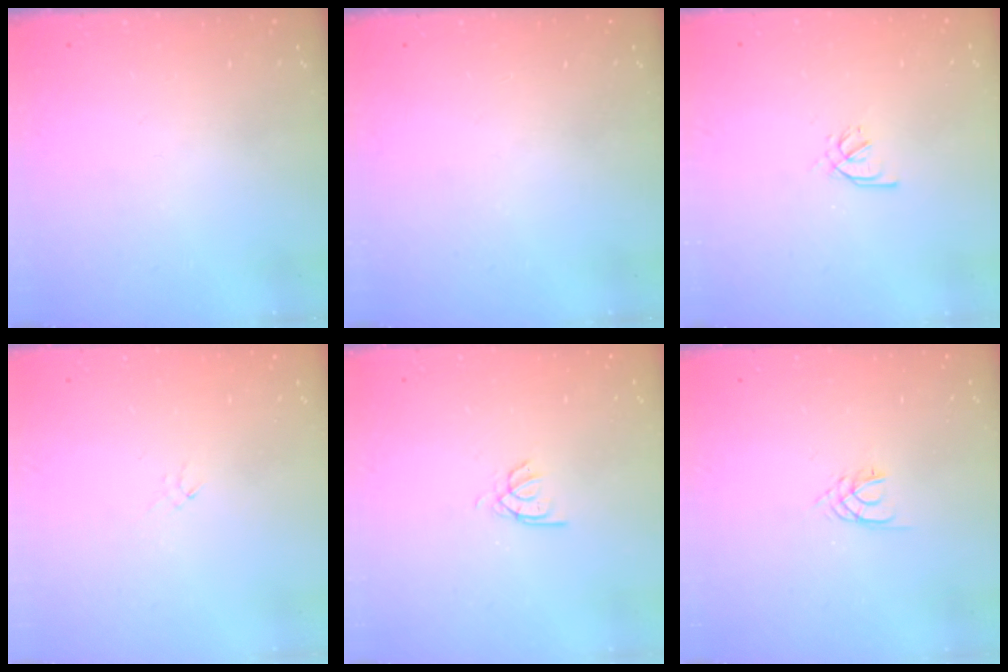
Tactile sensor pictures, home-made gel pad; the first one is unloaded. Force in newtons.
{"total": 0.0}
{"total": 2.1, "press": 2.0, "slide": 0.7}
{"total": 0.0}
{"total": 2.5, "press": 2.4, "slide": 0.3}
{"total": 2.4, "press": 2.4, "slide": 0.3}